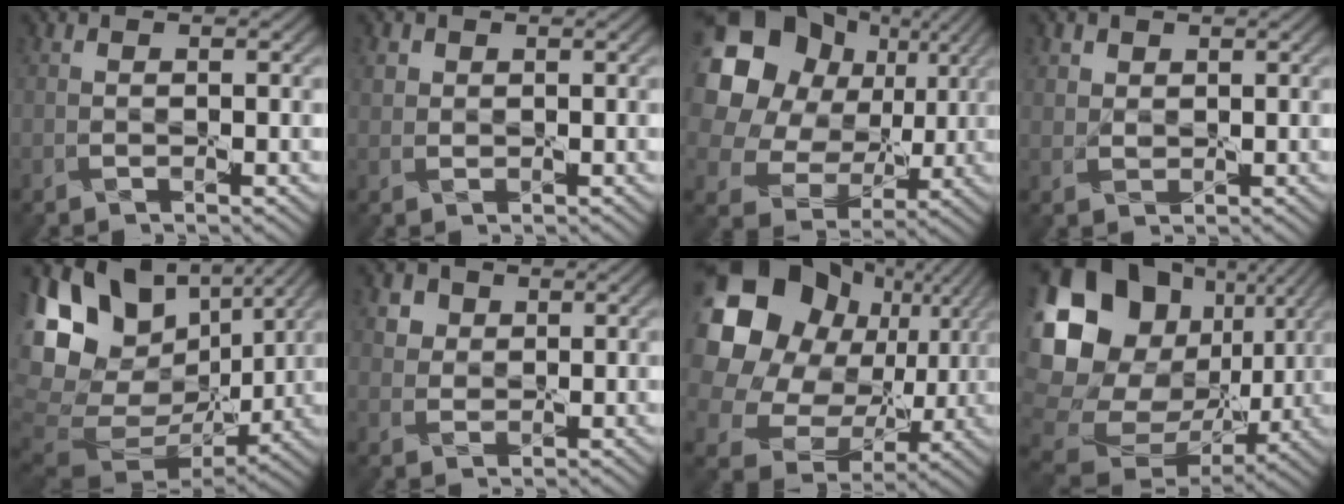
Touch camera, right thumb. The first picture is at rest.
{"total": 1.2, "force": [0.7, 1.0, -0.3], "torque": [0.002, 0.003, 0.013]}
{"total": 20.8, "force": [7.5, 17.3, 8.8], "torque": [-0.272, 0.050, 0.142]}
{"total": 2.1, "force": [1.4, 1.6, -0.1], "torque": [-0.007, -0.003, 0.032]}
{"total": 16.7, "force": [5.9, 11.9, 10.2], "torque": [-0.203, 0.001, 0.129]}
{"total": 3.7, "force": [2.1, 3.0, 0.7], "torque": [-0.031, -0.001, 0.044]}
{"total": 24.8, "force": [7.3, 21.3, 10.4], "torque": [-0.308, 0.021, 0.143]}
{"total": 22.5, "force": [5.1, 18.8, 11.2], "torque": [-0.317, -0.008, 0.125]}